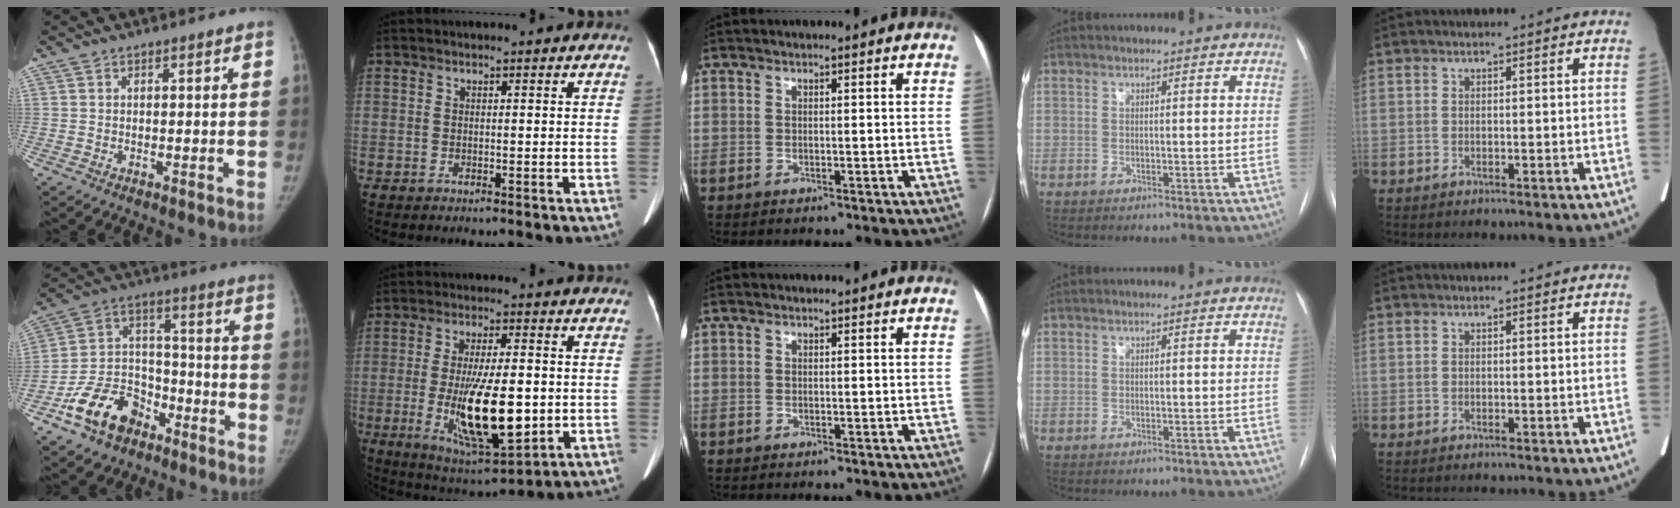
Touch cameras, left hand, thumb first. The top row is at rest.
{"thumb": {"total": 14.3, "force": [-8.7, 9.3, 6.5], "torque": [-0.086, 0.072, -0.155]}, "index": {"total": 14.6, "force": [-2.2, 3.9, 13.9], "torque": [-0.251, -0.025, -0.024]}}